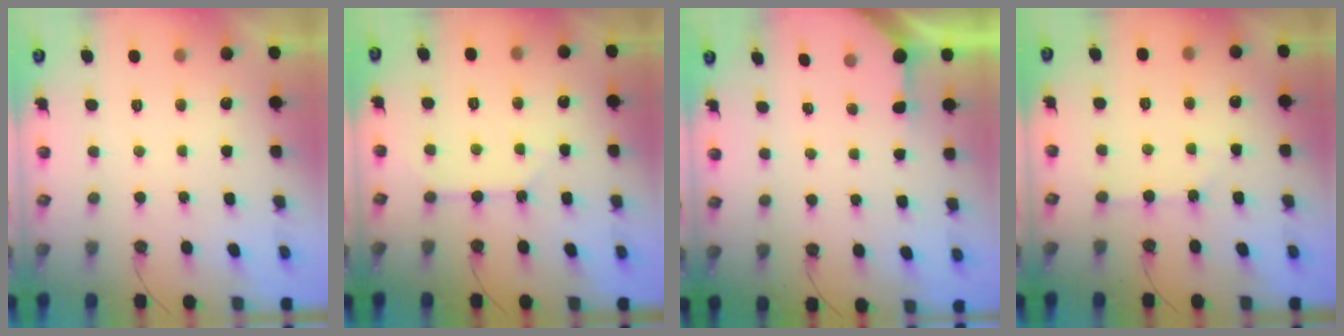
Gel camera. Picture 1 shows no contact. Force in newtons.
{"total": 2.7, "press": 2.7, "slide": 0.3}
{"total": 2.8, "press": 2.8, "slide": 0.3}
{"total": 2.7, "press": 2.7, "slide": 0.4}